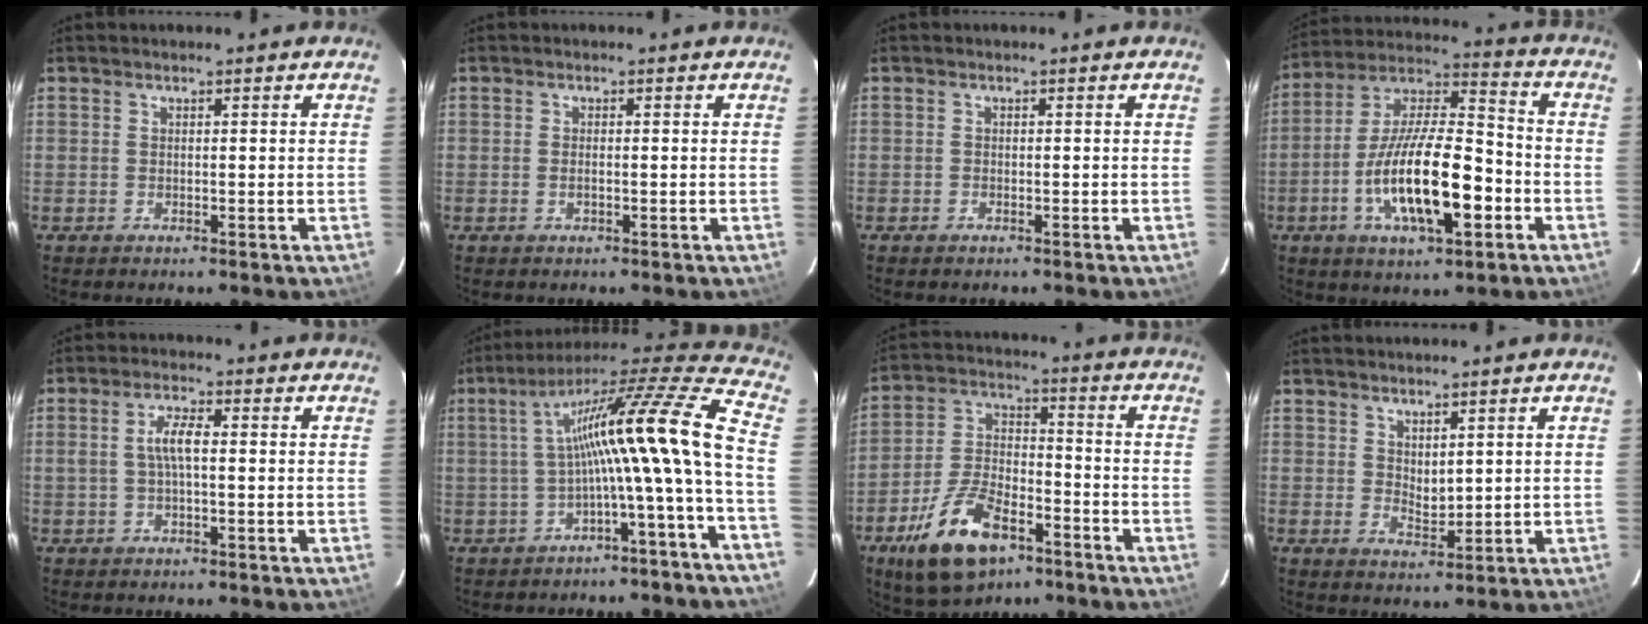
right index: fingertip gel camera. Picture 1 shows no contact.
{"total": 1.1, "force": [-0.3, 0.5, 0.9], "torque": [-0.019, 0.000, -0.006]}
{"total": 0.7, "force": [-0.5, 0.4, 0.2], "torque": [-0.005, 0.000, -0.009]}
{"total": 18.6, "force": [-6.1, 6.0, 16.5], "torque": [-0.306, -0.002, -0.107]}
{"total": 4.2, "force": [0.0, 1.1, 4.0], "torque": [-0.078, 0.008, 0.002]}
{"total": 18.1, "force": [-3.2, -0.7, 17.8], "torque": [-0.272, 0.002, -0.063]}
{"total": 15.9, "force": [-9.2, 7.5, 10.6], "torque": [-0.221, -0.004, -0.160]}
{"total": 2.9, "force": [1.7, 1.6, 1.7], "torque": [-0.024, -0.003, 0.034]}